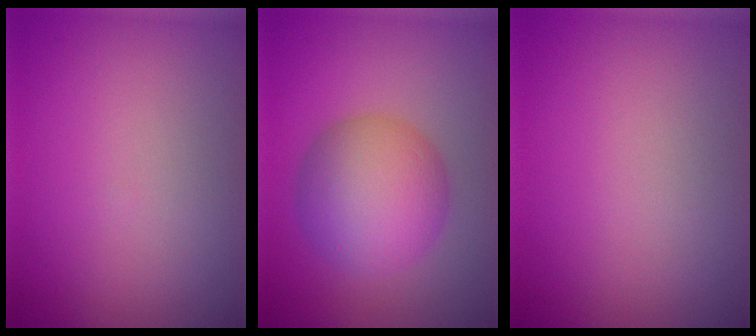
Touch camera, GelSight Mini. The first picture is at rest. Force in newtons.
{"total": 7.0, "press": 7.0, "slide": 0.1}
{"total": 0.0}